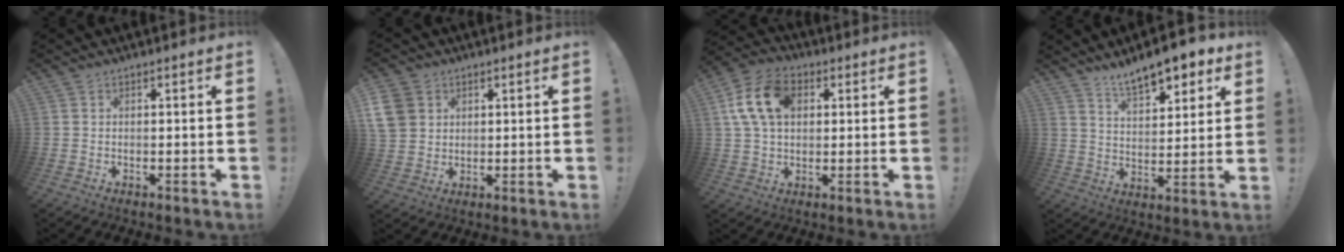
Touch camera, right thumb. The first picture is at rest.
{"total": 8.8, "force": [3.3, 7.4, 3.3], "torque": [-0.060, -0.014, 0.069]}
{"total": 14.7, "force": [4.2, 10.2, 9.8], "torque": [-0.177, 0.008, 0.084]}
{"total": 11.4, "force": [8.7, 4.0, 6.1], "torque": [-0.093, -0.054, 0.154]}